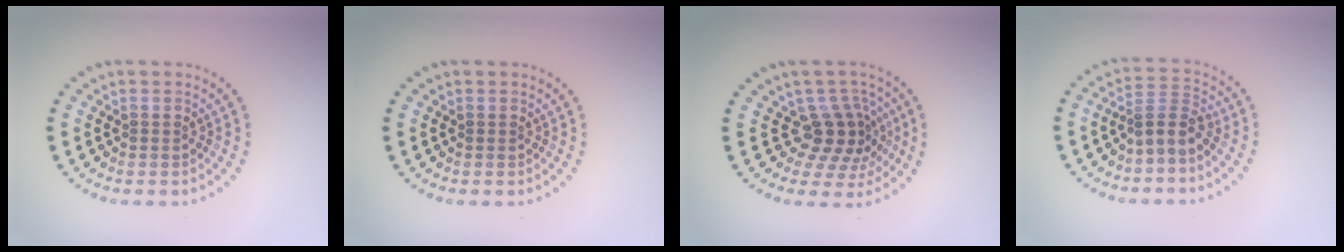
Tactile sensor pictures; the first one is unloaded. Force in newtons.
{"total": 0.0}
{"total": 4.0, "press": 2.9, "slide": 2.7}
{"total": 2.7, "press": 2.1, "slide": 1.7}